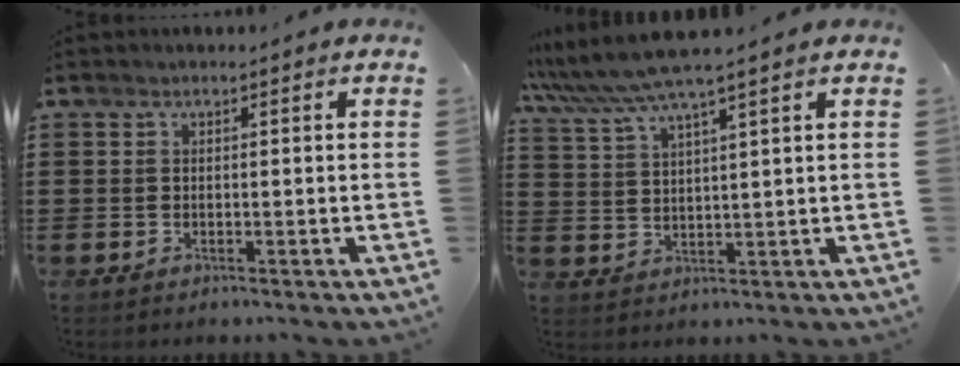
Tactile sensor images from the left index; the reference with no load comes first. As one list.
[{"total": 6.1, "force": [4.9, -0.1, 3.6], "torque": [-0.085, -0.018, 0.085]}]